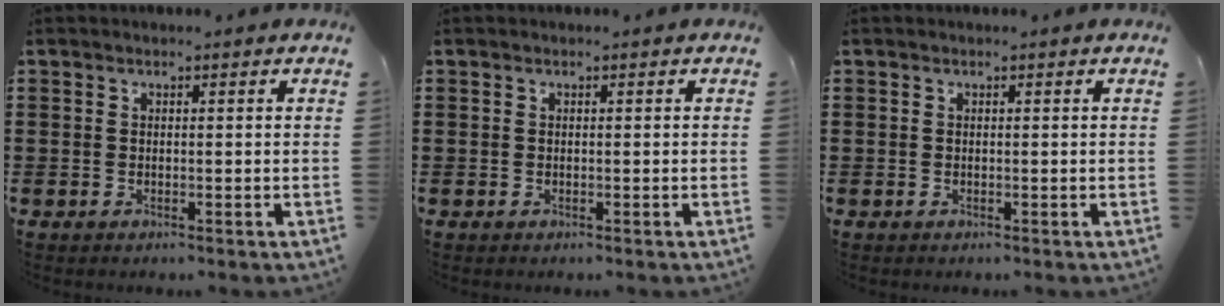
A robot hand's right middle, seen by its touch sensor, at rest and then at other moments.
{"total": 0.0}
{"total": 0.0}